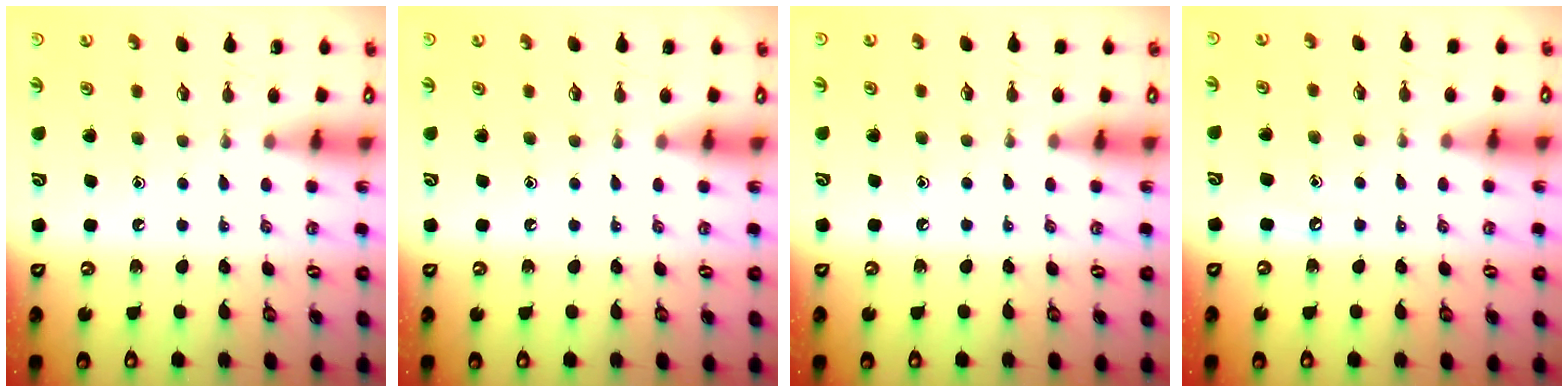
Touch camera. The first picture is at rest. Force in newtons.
{"total": 0.0}
{"total": 3.0, "press": 2.9, "slide": 0.5}
{"total": 3.1, "press": 3.0, "slide": 0.4}